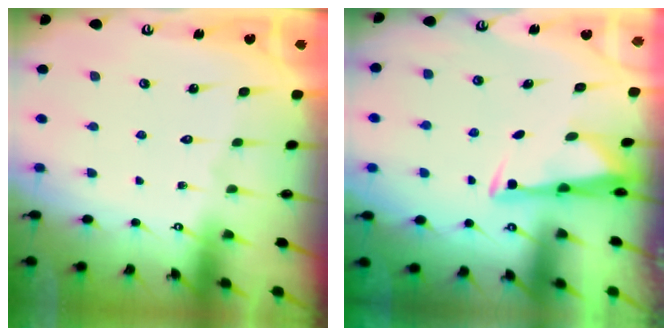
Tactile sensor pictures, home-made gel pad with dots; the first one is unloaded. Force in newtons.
{"total": 3.2, "press": 3.1, "slide": 0.9}